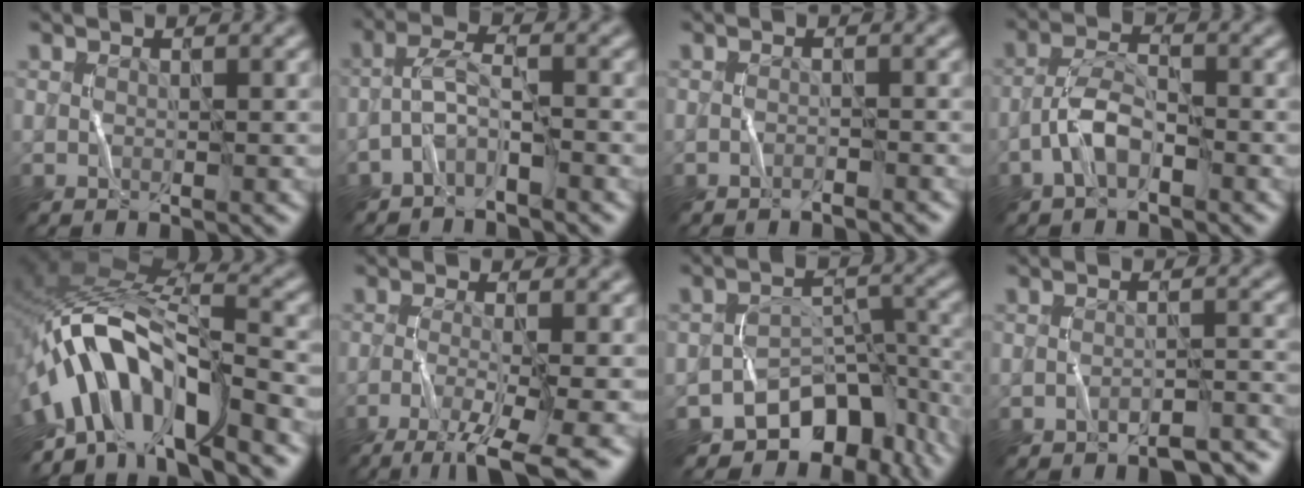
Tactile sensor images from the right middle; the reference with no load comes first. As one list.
[{"total": 2.4, "force": [-1.8, 0.4, 1.5], "torque": [-0.035, 0.018, -0.042]}, {"total": 1.2, "force": [-1.1, 0.1, 0.4], "torque": [-0.005, 0.013, -0.021]}, {"total": 2.9, "force": [-1.7, 1.3, 1.9], "torque": [-0.037, 0.019, -0.041]}, {"total": 9.3, "force": [-5.1, 3.7, 6.9], "torque": [-0.107, 0.026, -0.096]}, {"total": 7.5, "force": [-4.7, 1.6, 5.6], "torque": [-0.087, -0.002, -0.084]}, {"total": 8.7, "force": [-6.2, 5.0, 3.6], "torque": [-0.028, -0.003, -0.096]}, {"total": 3.9, "force": [-3.4, 0.9, 1.7], "torque": [-0.026, 0.008, -0.045]}]